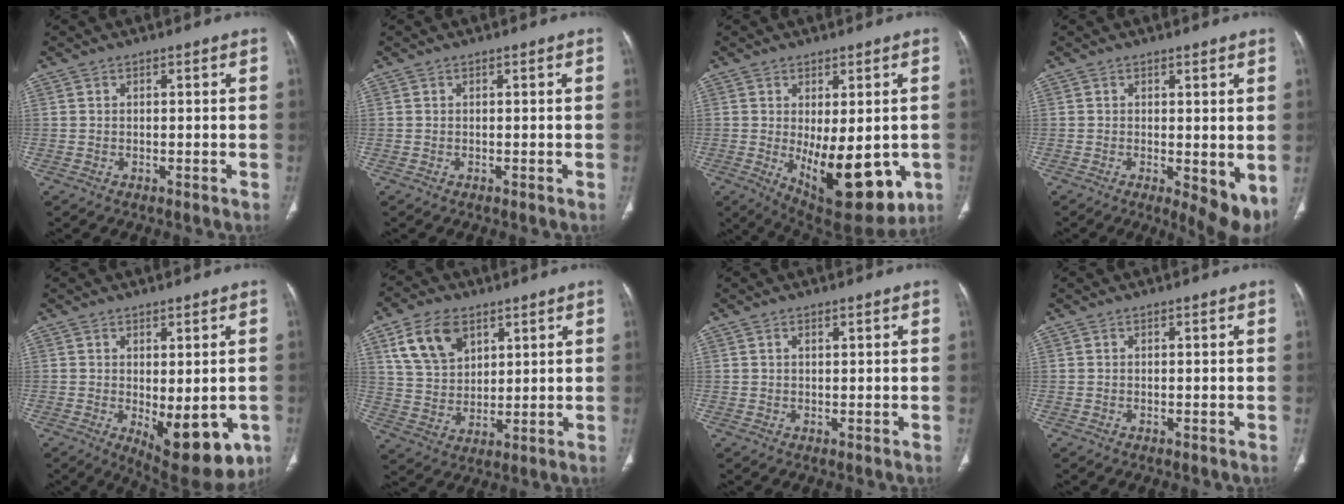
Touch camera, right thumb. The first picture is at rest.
{"total": 0.0}
{"total": 16.4, "force": [-3.4, 7.4, 14.3], "torque": [-0.187, -0.020, -0.024]}
{"total": 6.5, "force": [-0.6, 2.4, 6.0], "torque": [-0.081, -0.020, -0.005]}
{"total": 12.7, "force": [-3.6, 5.6, 10.8], "torque": [-0.119, -0.017, -0.032]}
{"total": 11.3, "force": [5.6, 7.4, 6.4], "torque": [-0.096, -0.017, 0.114]}
{"total": 0.9, "force": [0.5, 0.4, 0.7], "torque": [-0.011, 0.001, 0.007]}
{"total": 0.0}